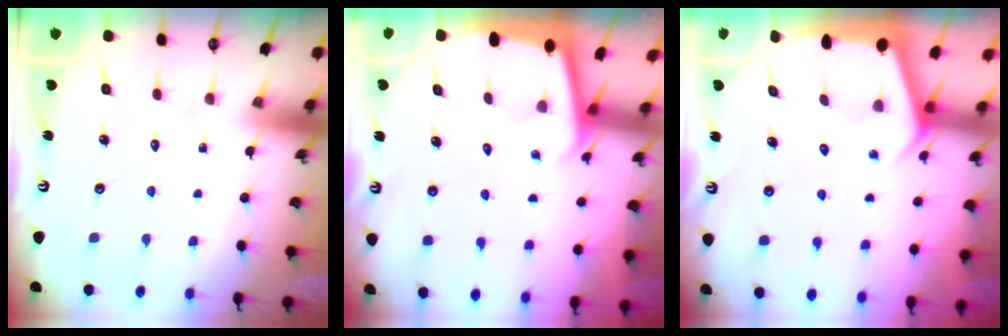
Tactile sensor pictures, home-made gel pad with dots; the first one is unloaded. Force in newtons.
{"total": 1.9, "press": 1.9, "slide": 0.1}
{"total": 2.4, "press": 2.4, "slide": 0.3}